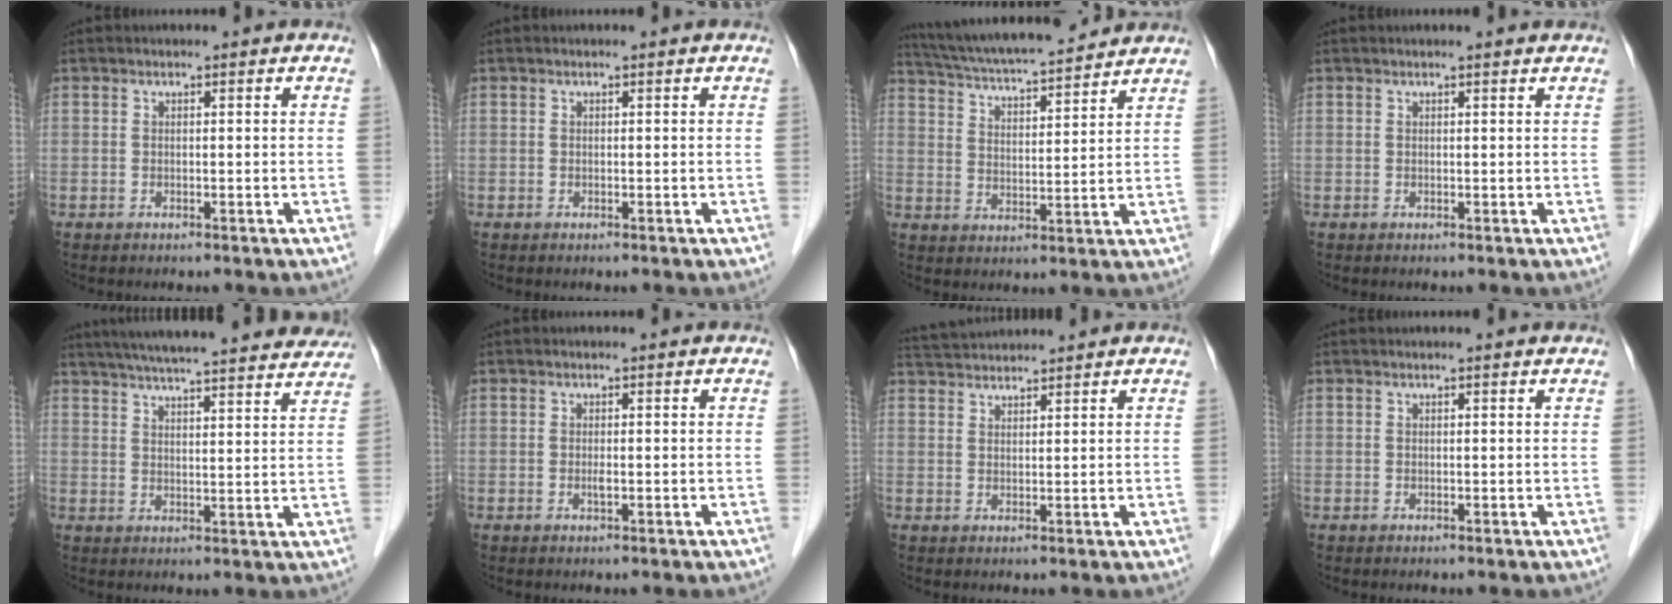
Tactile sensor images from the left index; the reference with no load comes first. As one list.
[{"total": 0.0}, {"total": 16.1, "force": [14.6, 1.8, 6.5], "torque": [-0.119, 0.027, 0.234]}, {"total": 1.9, "force": [1.8, -0.1, 0.4], "torque": [-0.012, 0.003, 0.018]}, {"total": 28.0, "force": [25.5, 3.2, 11.2], "torque": [-0.186, -0.017, 0.322]}, {"total": 0.6, "force": [-0.2, 0.1, 0.6], "torque": [-0.015, -0.003, -0.004]}, {"total": 5.6, "force": [5.5, 0.0, 1.0], "torque": [-0.025, 0.035, 0.098]}, {"total": 1.3, "force": [1.2, -0.1, 0.3], "torque": [-0.013, 0.004, 0.013]}]